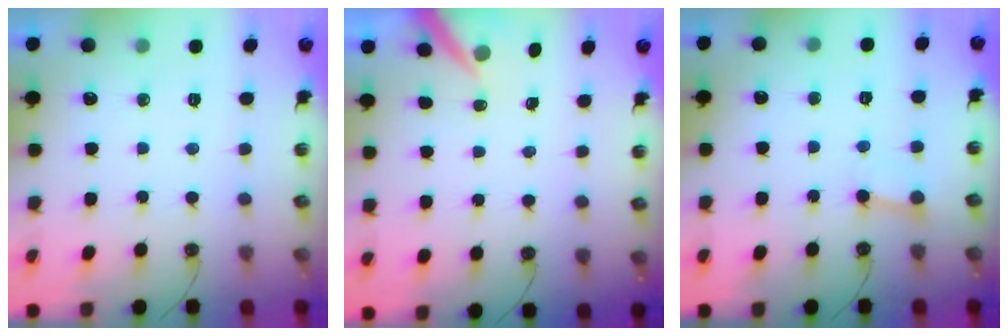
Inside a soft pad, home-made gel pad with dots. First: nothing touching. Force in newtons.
{"total": 5.4, "press": 5.4, "slide": 0.5}
{"total": 2.0, "press": 2.0, "slide": 0.2}